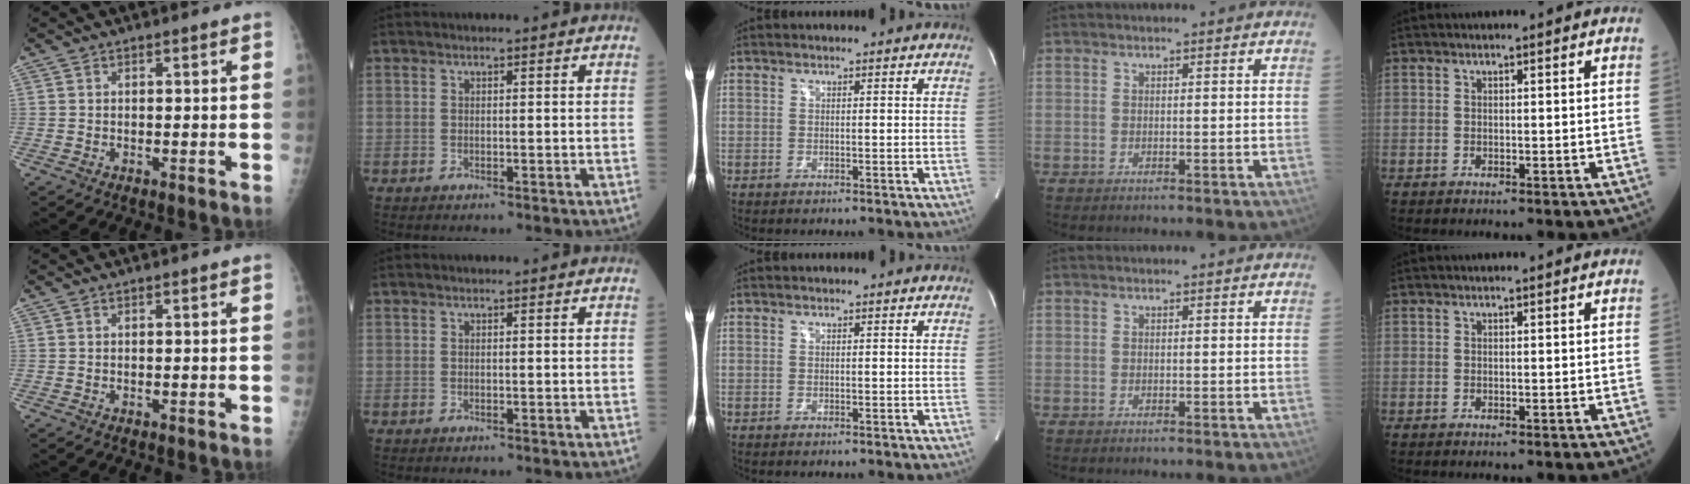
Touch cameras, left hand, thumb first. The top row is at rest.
{}